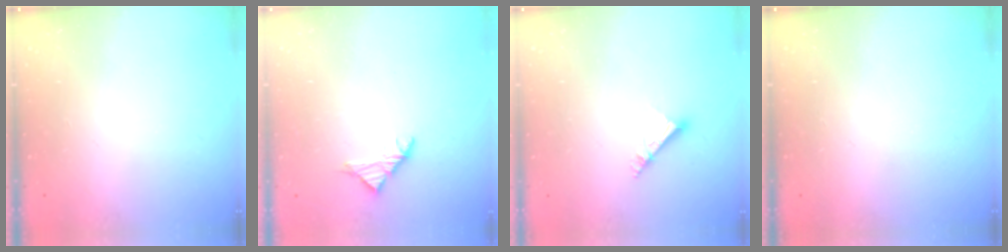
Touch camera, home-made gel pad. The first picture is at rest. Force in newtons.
{"total": 3.5, "press": 3.4, "slide": 0.9}
{"total": 5.0, "press": 4.9, "slide": 0.4}
{"total": 0.0}